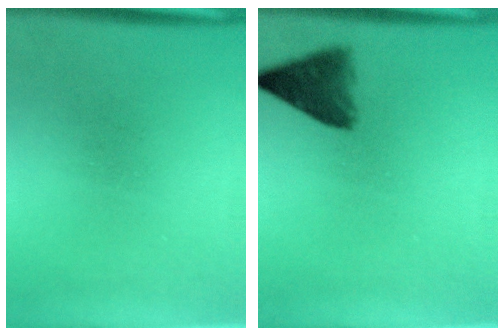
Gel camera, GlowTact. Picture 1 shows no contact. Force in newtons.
{"total": 5.2}